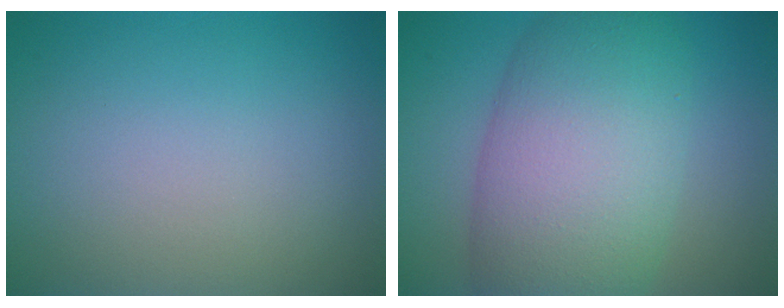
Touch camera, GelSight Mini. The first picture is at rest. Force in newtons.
{"total": 11.0, "press": 11.0, "slide": 0.4}